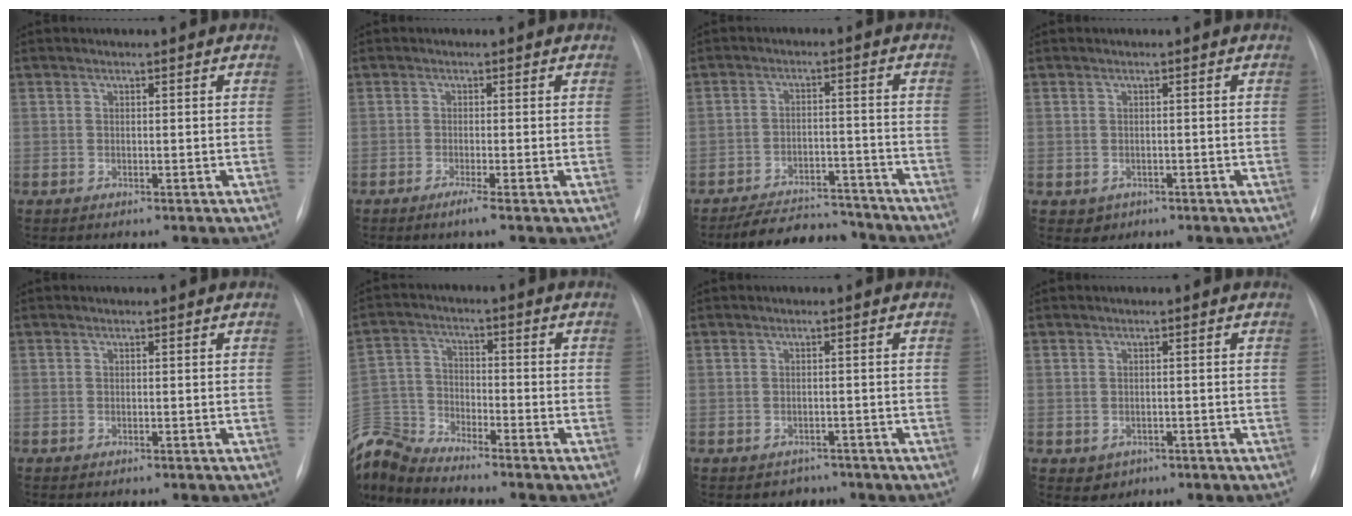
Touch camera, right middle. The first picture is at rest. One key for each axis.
{"total": 1.6, "fx": -1.0, "fy": -0.5, "fz": 1.2, "tx": -0.023, "ty": -0.005, "tz": -0.021}
{"total": 10.0, "fx": -9.3, "fy": 3.0, "fz": 2.0, "tx": -0.016, "ty": 0.011, "tz": -0.135}
{"total": 1.8, "fx": -0.8, "fy": 1.6, "fz": 0.3, "tx": -0.003, "ty": 0.005, "tz": -0.005}
{"total": 0.9, "fx": -0.8, "fy": 0.3, "fz": 0.4, "tx": -0.010, "ty": -0.002, "tz": -0.008}
{"total": 10.3, "fx": -10.2, "fy": 0.7, "fz": 0.9, "tx": -0.033, "ty": 0.018, "tz": -0.206}
{"total": 2.3, "fx": -1.7, "fy": 1.5, "fz": -0.2, "tx": -0.003, "ty": 0.009, "tz": -0.021}
{"total": 2.4, "fx": -1.0, "fy": 2.1, "fz": 0.6, "tx": -0.006, "ty": 0.005, "tz": -0.004}